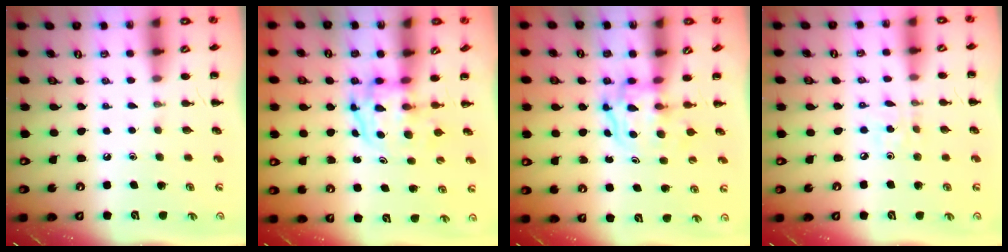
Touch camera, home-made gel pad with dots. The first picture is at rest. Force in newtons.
{"total": 3.7, "press": 3.7, "slide": 0.6}
{"total": 3.4, "press": 3.4, "slide": 0.3}
{"total": 2.8, "press": 2.7, "slide": 0.9}